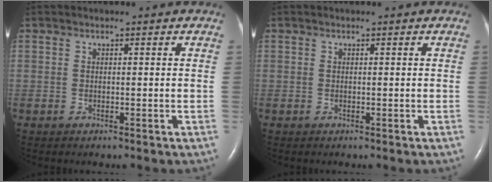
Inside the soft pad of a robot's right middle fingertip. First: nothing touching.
{"total": 0.0}